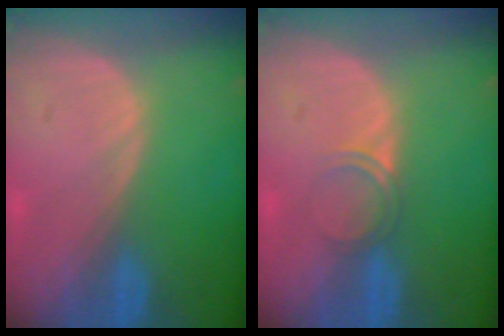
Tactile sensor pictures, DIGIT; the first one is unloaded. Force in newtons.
{"total": 2.1, "press": 1.8, "slide": 1.1}